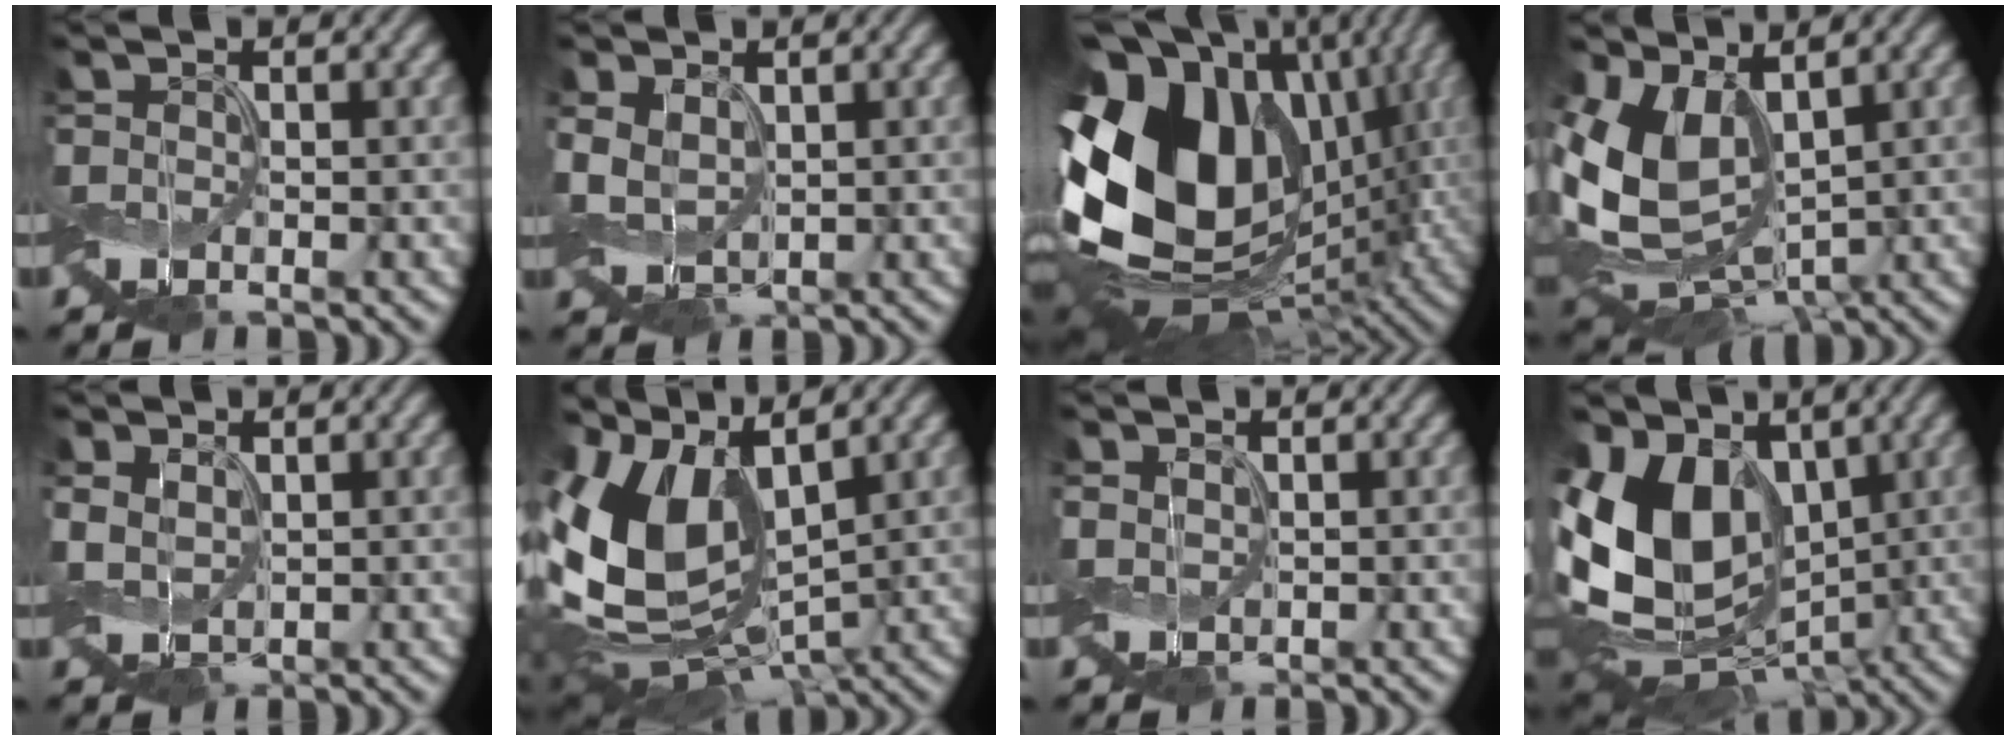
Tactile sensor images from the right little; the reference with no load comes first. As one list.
[{"total": 2.6, "force": [0.3, 1.9, 1.7], "torque": [-0.049, 0.000, 0.006]}, {"total": 18.4, "force": [-0.2, 13.5, 12.4], "torque": [-0.224, 0.000, 0.004]}, {"total": 9.6, "force": [1.7, 6.3, 7.1], "torque": [-0.165, -0.017, 0.040]}, {"total": 1.6, "force": [0.4, 1.2, 0.9], "torque": [-0.030, 0.000, 0.010]}, {"total": 13.2, "force": [1.4, 7.8, 10.5], "torque": [-0.238, 0.003, 0.022]}, {"total": 0.6, "force": [0.3, 0.5, 0.2], "torque": [-0.011, -0.002, 0.007]}, {"total": 13.4, "force": [0.9, 9.6, 9.3], "torque": [-0.205, 0.011, -0.005]}]